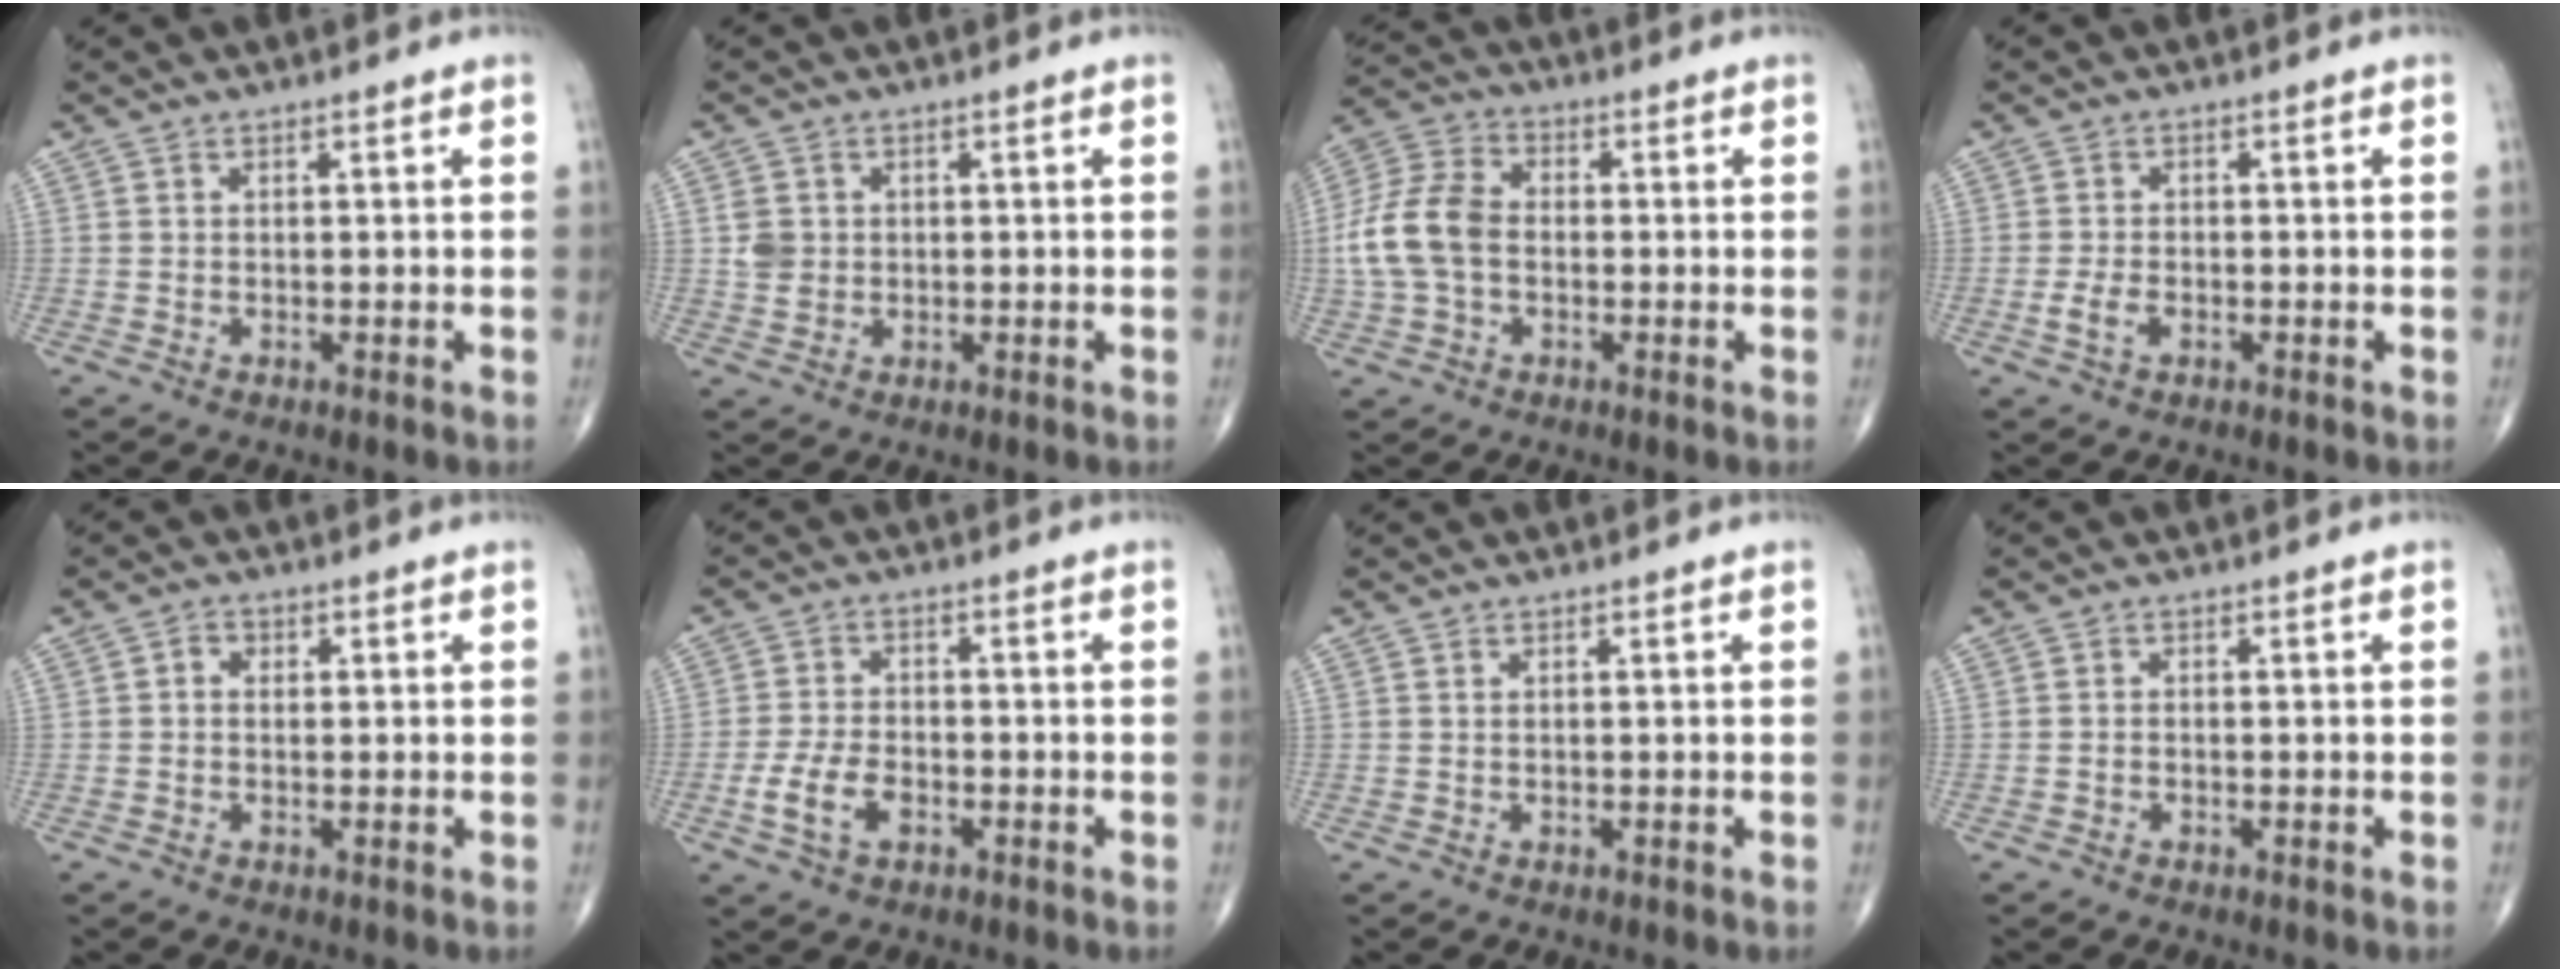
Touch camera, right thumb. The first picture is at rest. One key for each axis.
{"total": 3.3, "fx": 0.4, "fy": 2.9, "fz": 1.5, "tx": -0.017, "ty": 0.001, "tz": 0.012}
{"total": 11.6, "fx": -0.9, "fy": 8.0, "fz": 8.3, "tx": -0.173, "ty": 0.030, "tz": -0.026}
{"total": 2.8, "fx": -1.0, "fy": 1.6, "fz": 2.1, "tx": -0.047, "ty": 0.005, "tz": -0.019}
{"total": 1.9, "fx": 0.2, "fy": 1.6, "fz": 1.0, "tx": -0.009, "ty": 0.009, "tz": 0.000}
{"total": 6.5, "fx": -2.5, "fy": 3.8, "fz": 4.7, "tx": -0.098, "ty": 0.011, "tz": -0.049}
{"total": 0.0}
{"total": 0.6, "fx": -0.3, "fy": 0.4, "fz": 0.3, "tx": -0.004, "ty": 0.002, "tz": -0.008}